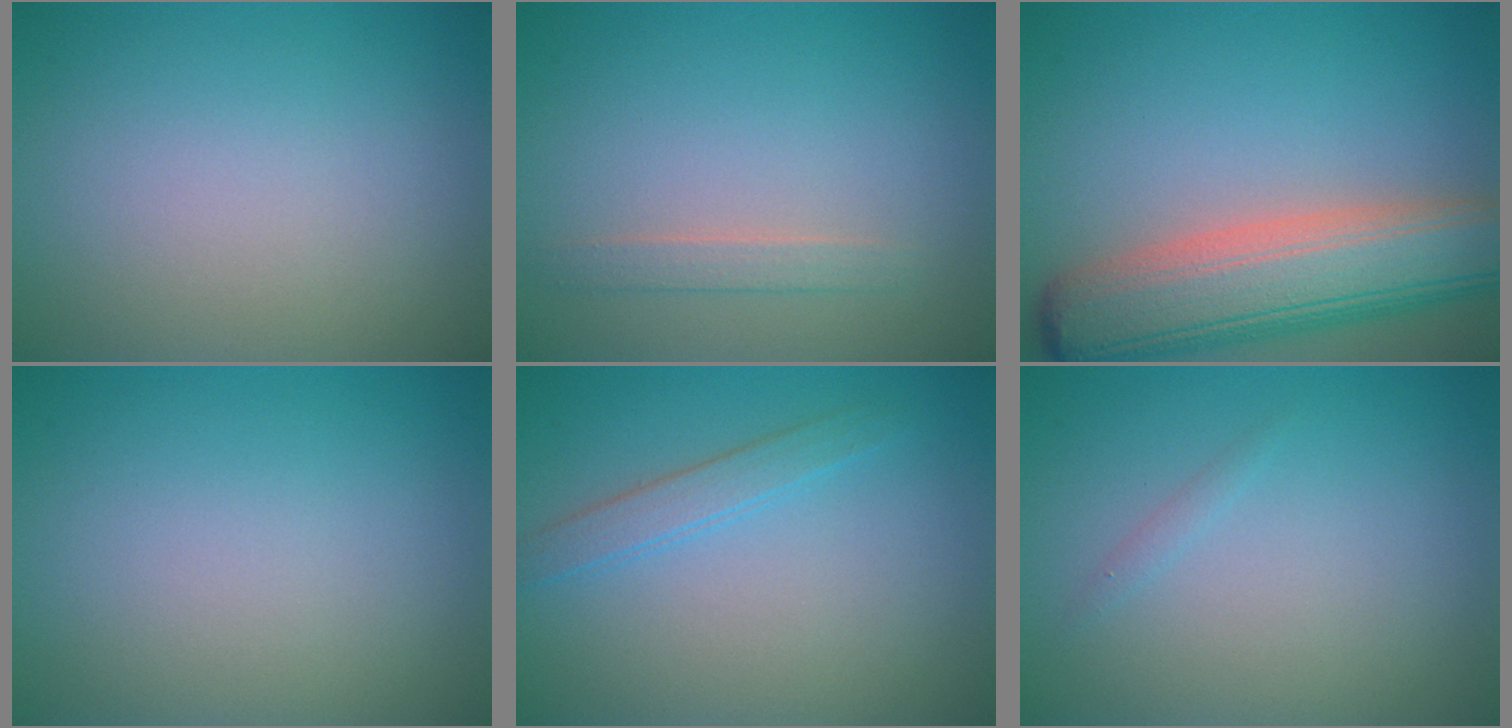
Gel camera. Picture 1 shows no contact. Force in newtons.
{"total": 1.3, "press": 1.3, "slide": 0.1}
{"total": 9.7, "press": 9.7, "slide": 1.0}
{"total": 0.0}
{"total": 1.8, "press": 1.8, "slide": 0.1}
{"total": 0.5, "press": 0.5, "slide": 0.0}